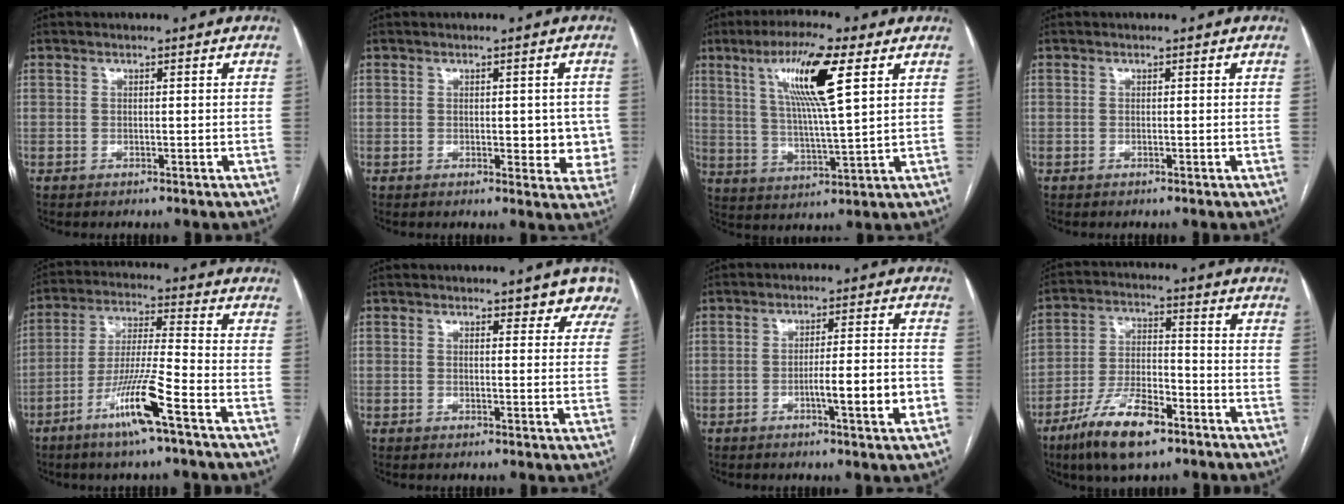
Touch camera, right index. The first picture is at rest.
{"total": 5.4, "force": [-0.2, 3.0, 4.5], "torque": [-0.035, 0.005, 0.001]}
{"total": 12.5, "force": [5.1, 0.6, 11.4], "torque": [-0.212, 0.005, 0.092]}
{"total": 0.0}
{"total": 11.0, "force": [-6.0, -0.5, 9.1], "torque": [-0.178, -0.013, -0.117]}
{"total": 5.5, "force": [4.6, 2.3, 1.9], "torque": [0.003, -0.006, 0.035]}
{"total": 8.0, "force": [-2.9, 0.0, 7.4], "torque": [-0.109, 0.003, -0.043]}
{"total": 12.2, "force": [-7.6, 3.7, 8.8], "torque": [-0.171, -0.007, -0.137]}